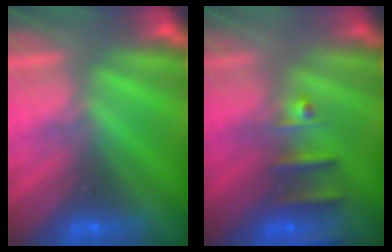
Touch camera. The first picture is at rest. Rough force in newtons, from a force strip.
{"total": 2.4}